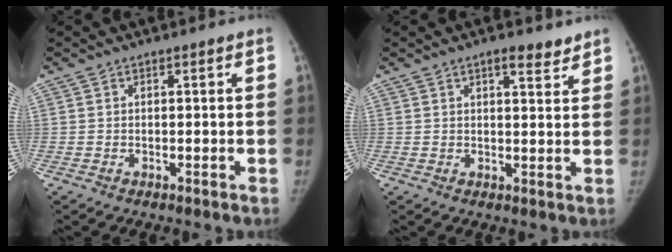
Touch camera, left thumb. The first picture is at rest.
{"total": 4.0, "force": [3.0, 1.4, 2.4], "torque": [-0.022, -0.018, 0.041]}